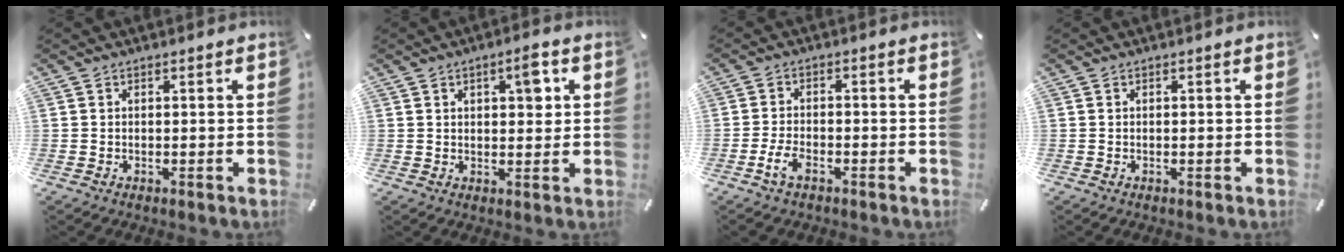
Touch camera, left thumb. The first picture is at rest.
{"total": 5.6, "force": [2.1, 2.7, 4.4], "torque": [-0.051, -0.007, 0.026]}
{"total": 4.6, "force": [-2.6, 2.1, 3.2], "torque": [-0.079, 0.003, -0.051]}
{"total": 0.0}